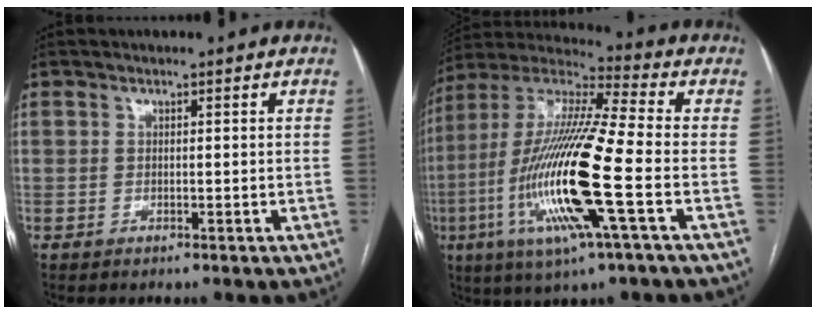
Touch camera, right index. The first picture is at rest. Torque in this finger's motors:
{"motor_torque": [2.14, 0.00, 1.05, 0.21]}